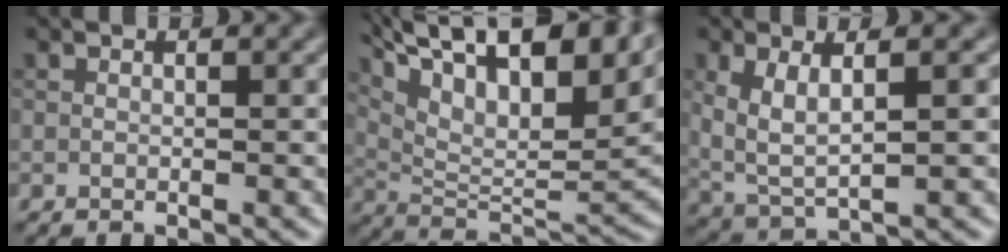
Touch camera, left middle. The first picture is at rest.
{"total": 17.0, "force": [9.8, 6.5, 12.2], "torque": [-0.199, 0.032, 0.146]}
{"total": 4.4, "force": [1.2, 1.7, 3.9], "torque": [-0.086, -0.005, 0.027]}